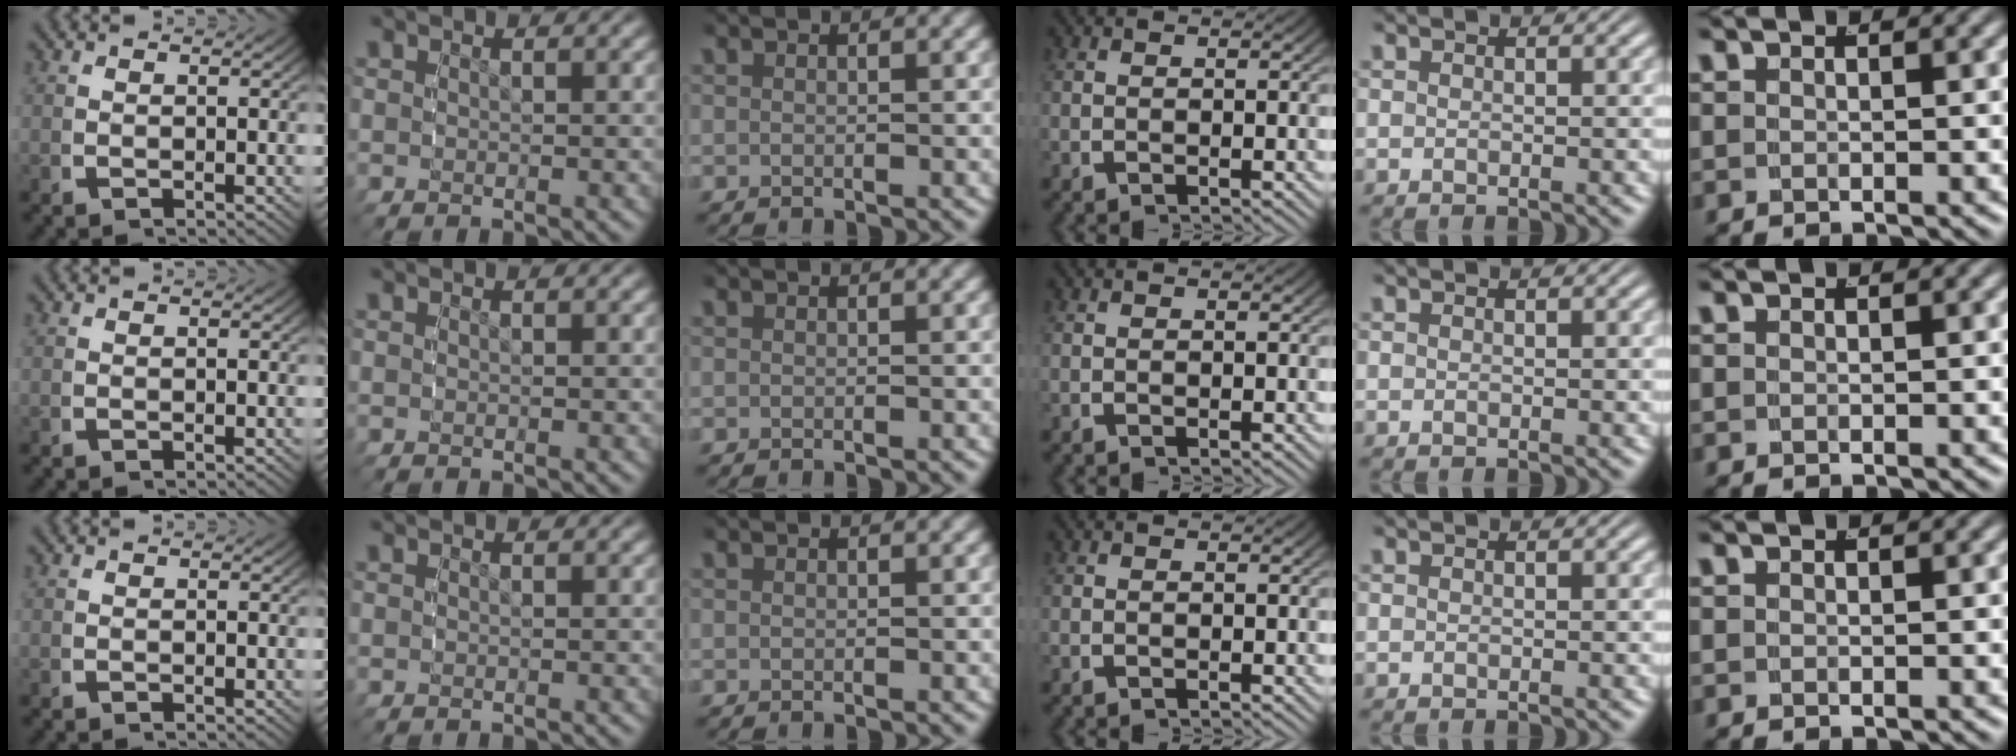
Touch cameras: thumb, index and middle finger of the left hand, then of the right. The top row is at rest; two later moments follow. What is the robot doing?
{"motion": "reach", "object": "toothpaste"}